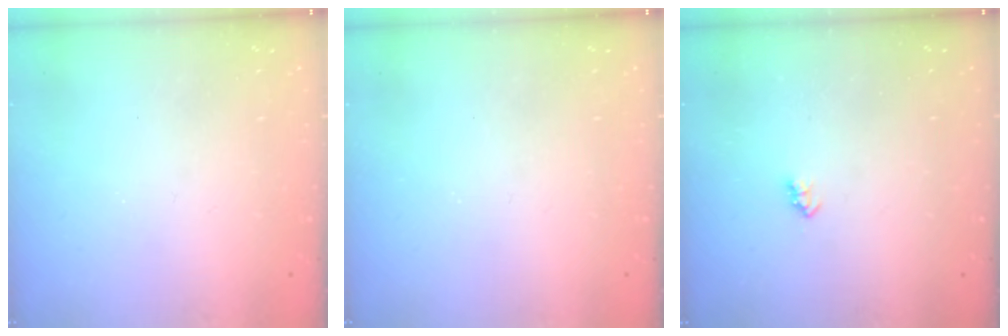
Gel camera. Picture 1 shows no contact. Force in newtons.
{"total": 0.0}
{"total": 2.4, "press": 2.4, "slide": 0.4}